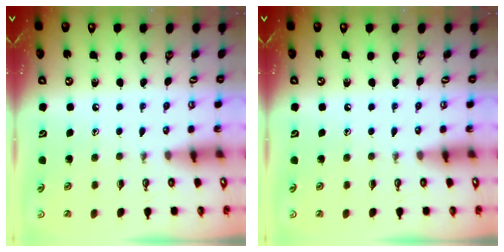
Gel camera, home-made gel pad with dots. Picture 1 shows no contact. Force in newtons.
{"total": 0.0}